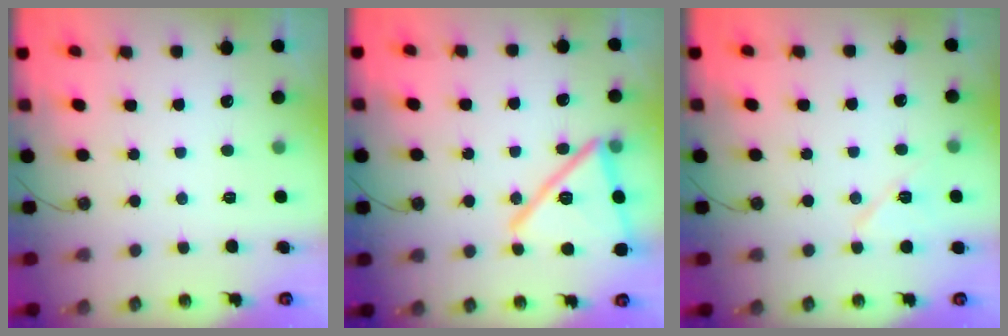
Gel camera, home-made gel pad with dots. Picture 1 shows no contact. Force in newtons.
{"total": 20.3, "press": 20.2, "slide": 2.3}
{"total": 10.7, "press": 5.1, "slide": 9.5}